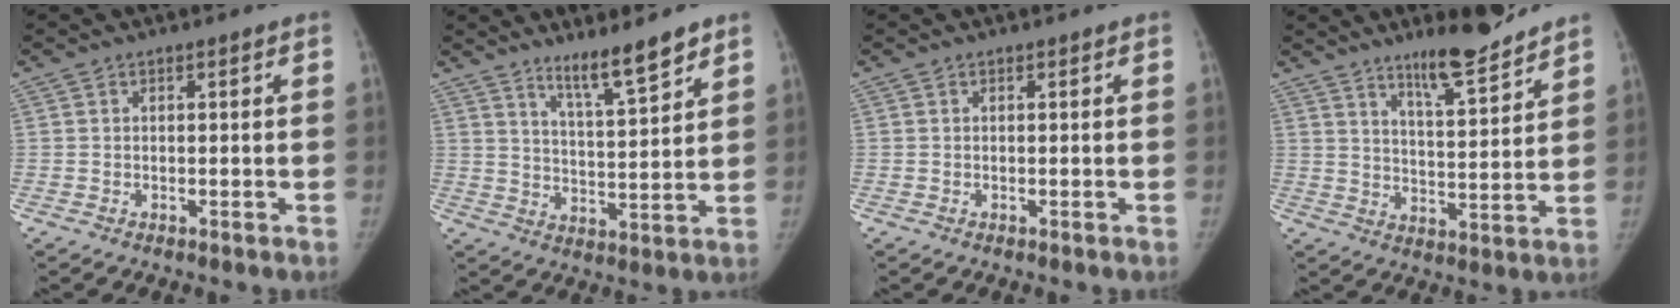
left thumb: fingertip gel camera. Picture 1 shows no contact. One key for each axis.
{"total": 8.9, "fx": 6.9, "fy": 1.1, "fz": 5.4, "tx": -0.085, "ty": -0.057, "tz": 0.125}
{"total": 0.0}
{"total": 10.6, "fx": 8.6, "fy": 1.7, "fz": 6.0, "tx": -0.083, "ty": -0.066, "tz": 0.143}